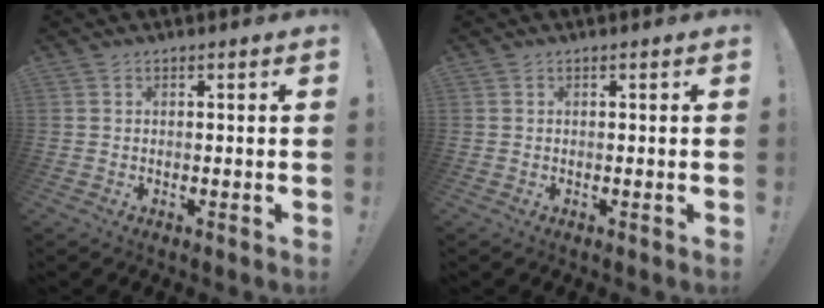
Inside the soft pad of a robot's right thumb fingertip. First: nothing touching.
{"total": 0.0}